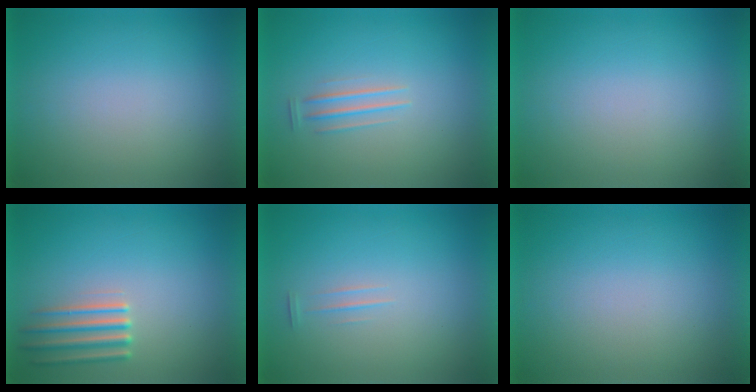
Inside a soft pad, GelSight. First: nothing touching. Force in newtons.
{"total": 1.2}
{"total": 0.0}
{"total": 2.2}
{"total": 1.1}
{"total": 1.1}